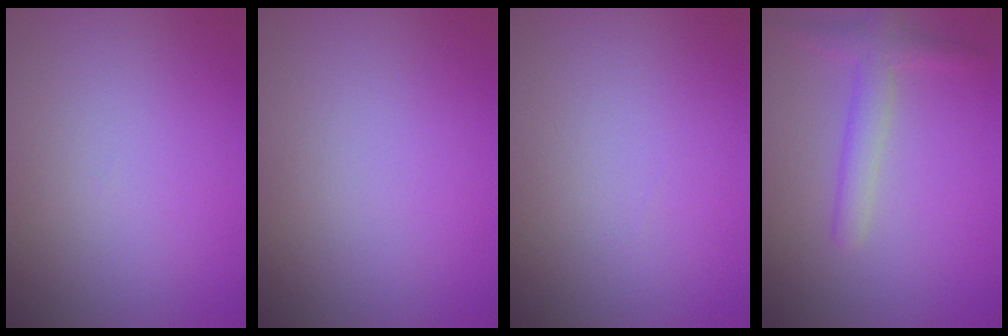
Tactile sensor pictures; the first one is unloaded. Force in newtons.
{"total": 0.0}
{"total": 0.0}
{"total": 2.5, "press": 2.5, "slide": 0.1}